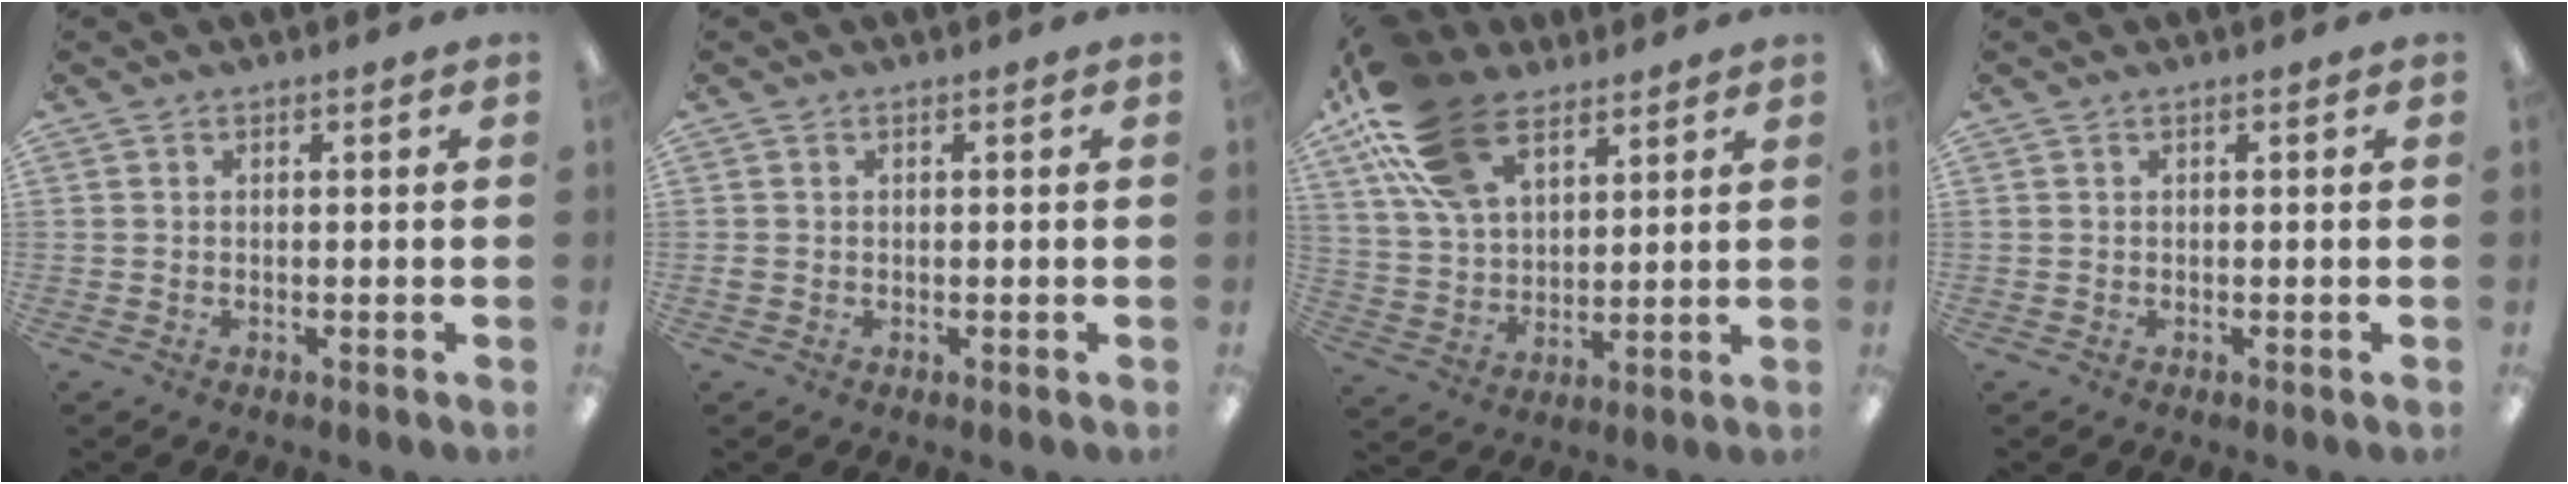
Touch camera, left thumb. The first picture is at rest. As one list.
[{"total": 0.9, "force": [0.0, 0.7, 0.5], "torque": [-0.010, 0.005, -0.001]}, {"total": 19.7, "force": [11.4, 11.1, 11.6], "torque": [-0.236, -0.029, 0.213]}, {"total": 0.0}]